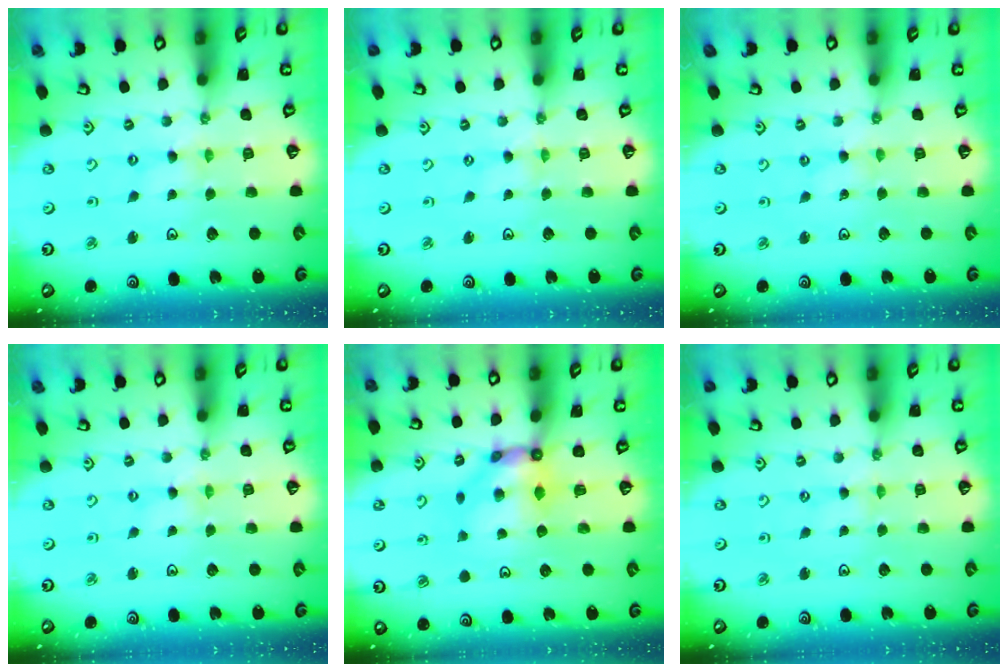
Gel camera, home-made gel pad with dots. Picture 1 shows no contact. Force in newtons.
{"total": 0.0}
{"total": 0.0}
{"total": 0.0}
{"total": 8.3, "press": 8.2, "slide": 0.6}
{"total": 0.5, "press": 0.5, "slide": 0.2}